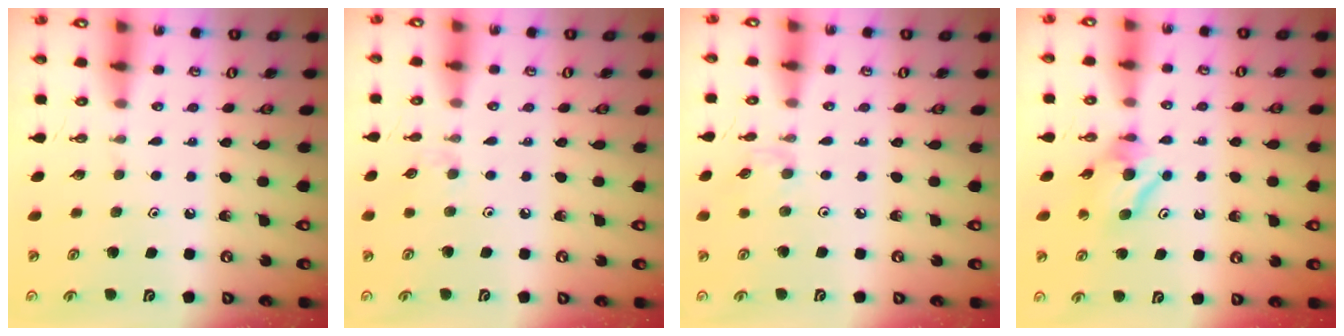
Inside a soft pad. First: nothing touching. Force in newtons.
{"total": 2.9, "press": 2.9, "slide": 0.3}
{"total": 2.7, "press": 2.7, "slide": 0.4}
{"total": 7.9, "press": 7.9, "slide": 0.2}